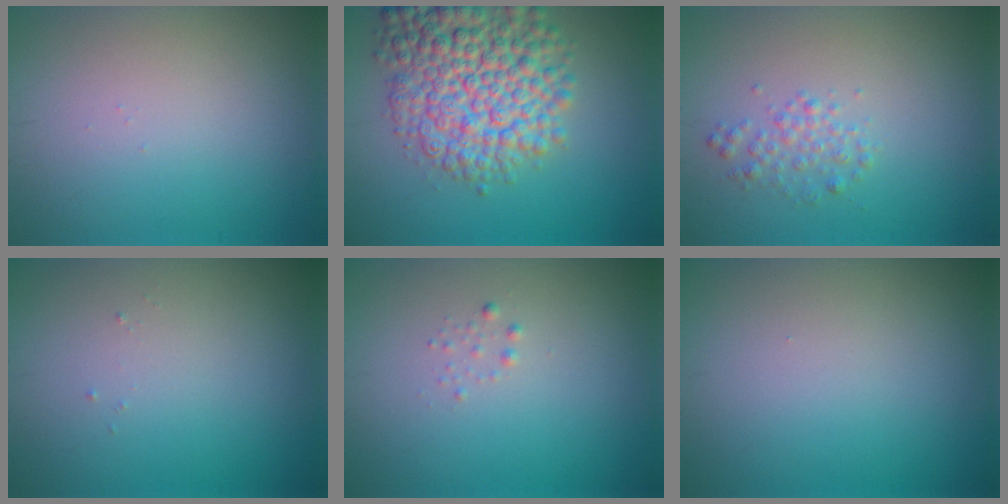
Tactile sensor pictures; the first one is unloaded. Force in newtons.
{"total": 9.2, "press": 9.2, "slide": 0.3}
{"total": 1.7, "press": 1.7, "slide": 0.0}
{"total": 0.0}
{"total": 0.6, "press": 0.6, "slide": 0.0}
{"total": 0.0}